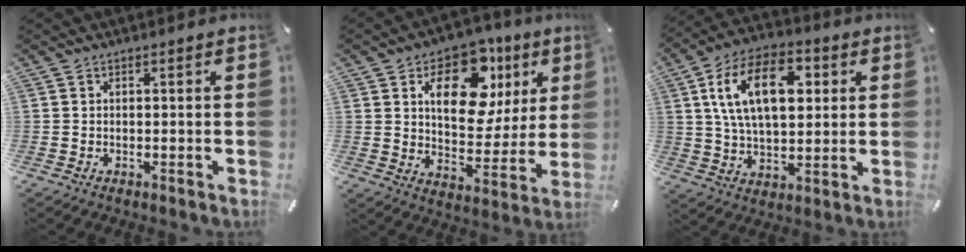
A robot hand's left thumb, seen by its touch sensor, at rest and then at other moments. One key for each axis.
{"total": 16.4, "fx": 7.7, "fy": 9.9, "fz": 10.6, "tx": -0.156, "ty": -0.030, "tz": 0.130}
{"total": 17.3, "fx": 4.7, "fy": 10.5, "fz": 12.9, "tx": -0.255, "ty": 0.013, "tz": 0.079}